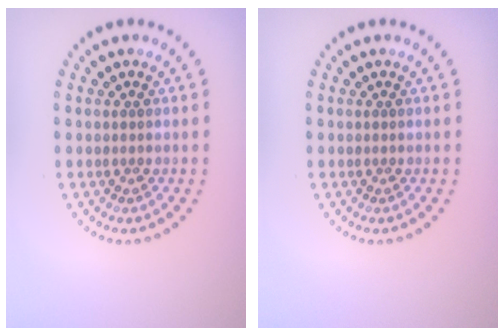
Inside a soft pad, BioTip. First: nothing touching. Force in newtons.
{"total": 0.0}